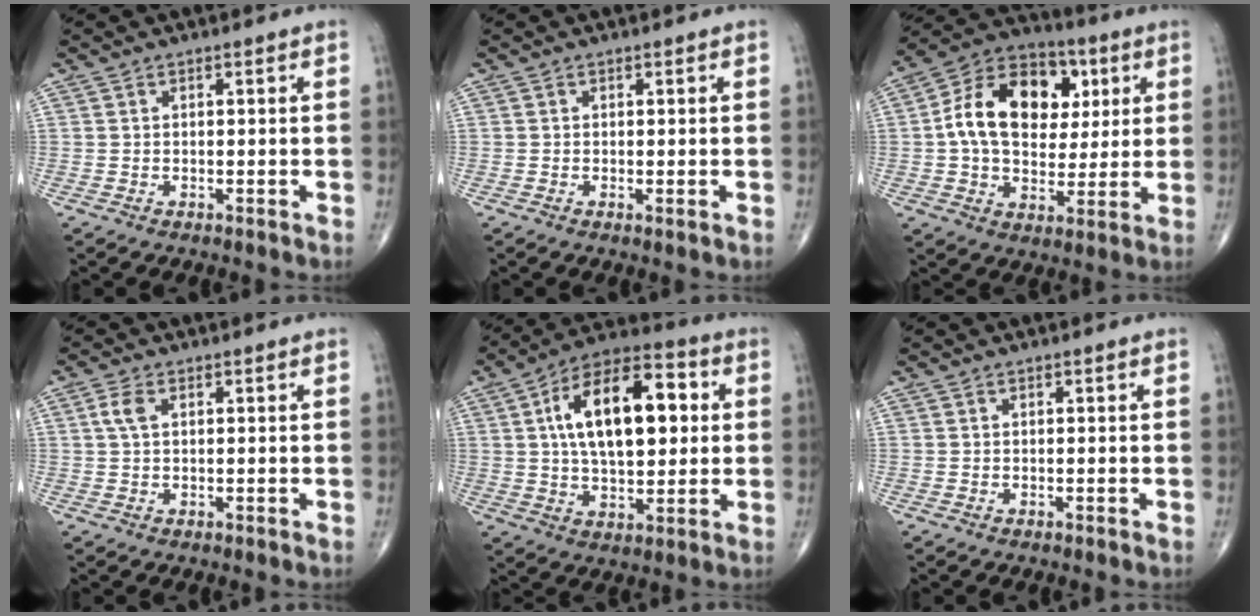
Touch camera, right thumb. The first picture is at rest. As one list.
[{"total": 0.6, "force": [-0.1, 0.1, 0.6], "torque": [-0.014, -0.003, -0.004]}, {"total": 18.9, "force": [3.5, 13.1, 13.2], "torque": [-0.191, 0.014, 0.053]}, {"total": 2.8, "force": [0.8, 1.5, 2.2], "torque": [-0.054, 0.010, 0.016]}, {"total": 19.7, "force": [3.7, 10.1, 16.6], "torque": [-0.249, 0.017, 0.055]}, {"total": 0.0}]